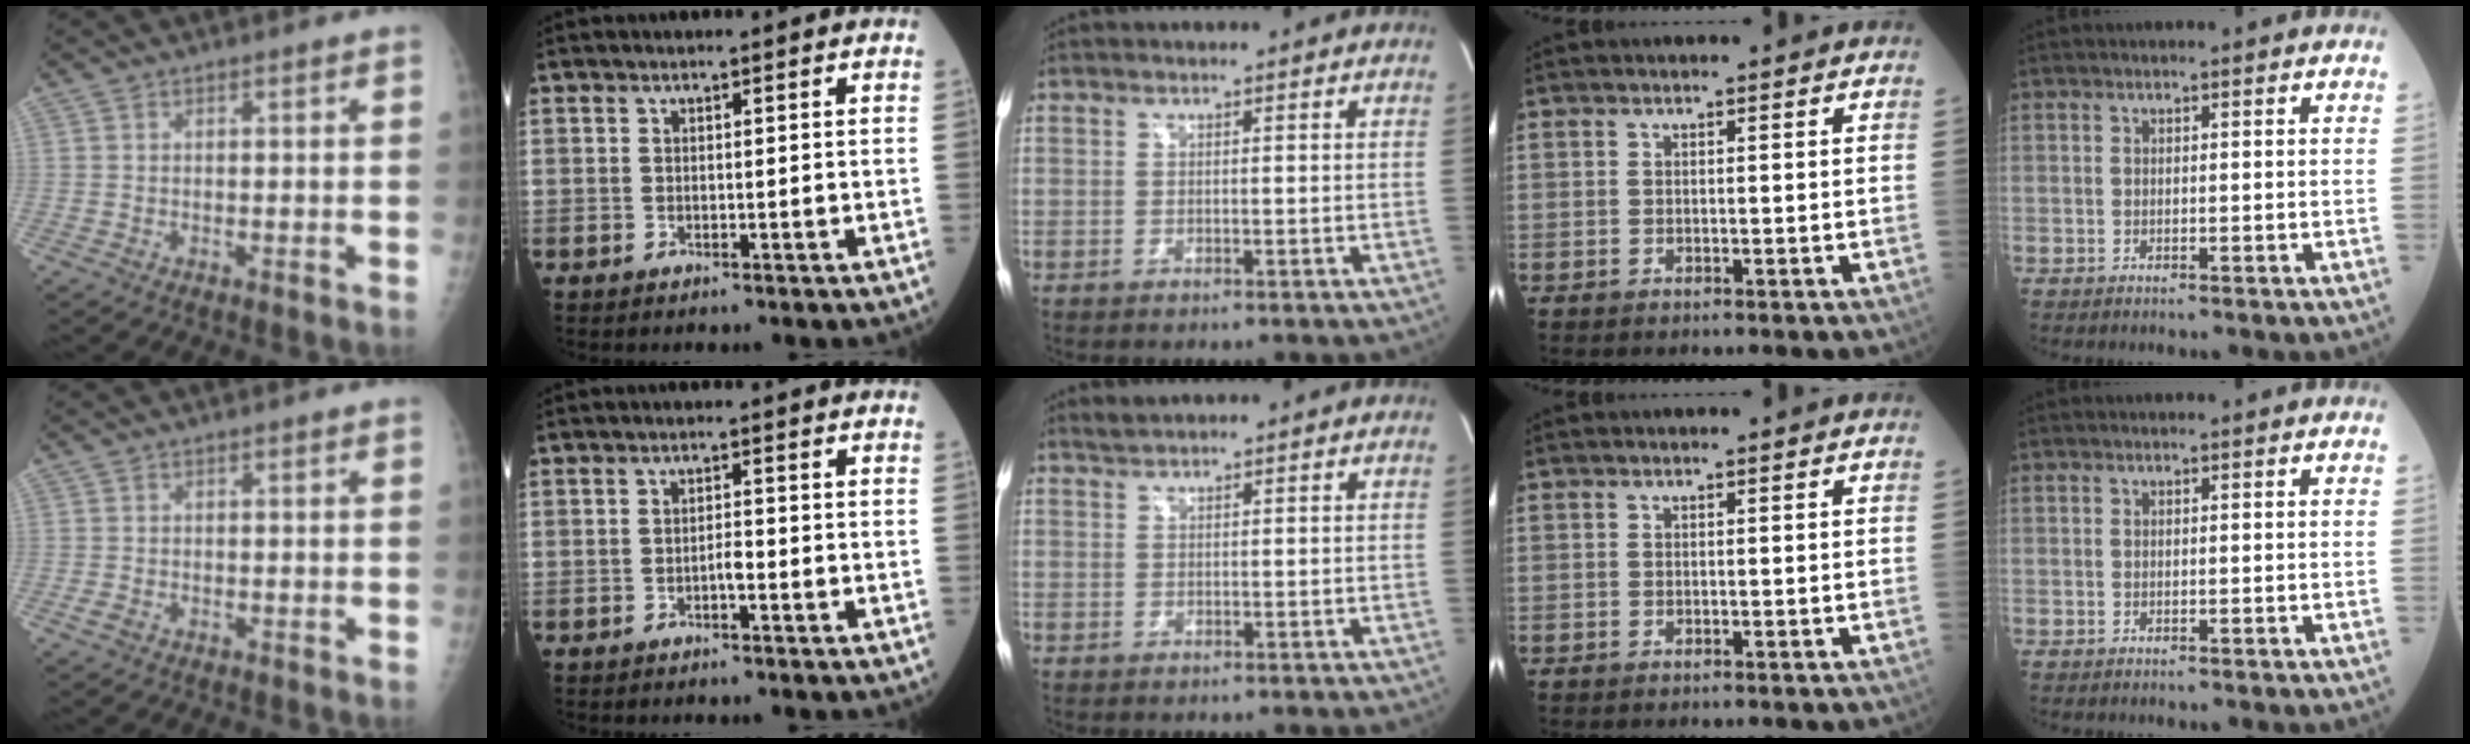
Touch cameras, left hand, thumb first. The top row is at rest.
{"thumb": {"total": 1.3, "force": [-0.7, 0.8, 0.7], "torque": [-0.016, 0.000, -0.012]}, "index": {"total": 1.5, "force": [-1.0, 0.3, 1.1], "torque": [-0.018, -0.001, -0.019]}, "middle": {"total": 0.9, "force": [0.9, 0.0, 0.0], "torque": [-0.006, 0.005, 0.021]}}